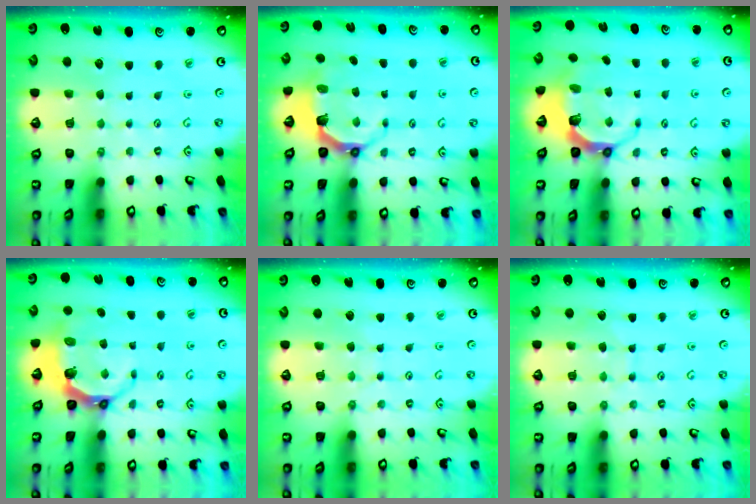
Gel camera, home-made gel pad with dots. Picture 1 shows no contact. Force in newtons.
{"total": 5.5, "press": 3.9, "slide": 3.8}
{"total": 7.5, "press": 6.3, "slide": 4.2}
{"total": 6.2, "press": 5.3, "slide": 3.2}
{"total": 2.8, "press": 2.7, "slide": 0.5}
{"total": 6.1, "press": 6.1, "slide": 0.5}